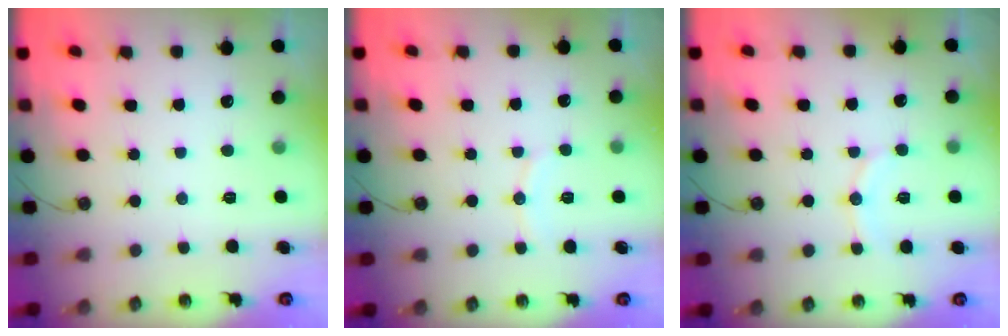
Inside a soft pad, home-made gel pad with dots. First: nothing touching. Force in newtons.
{"total": 6.4, "press": 6.3, "slide": 0.4}
{"total": 8.4, "press": 7.9, "slide": 2.7}